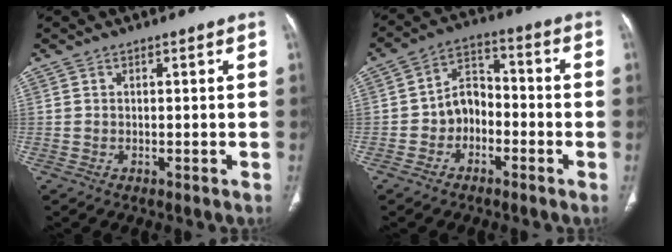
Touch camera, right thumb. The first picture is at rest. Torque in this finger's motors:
{"motor_torque": [-0.32, 0.26, -0.27, -0.19, -0.01]}